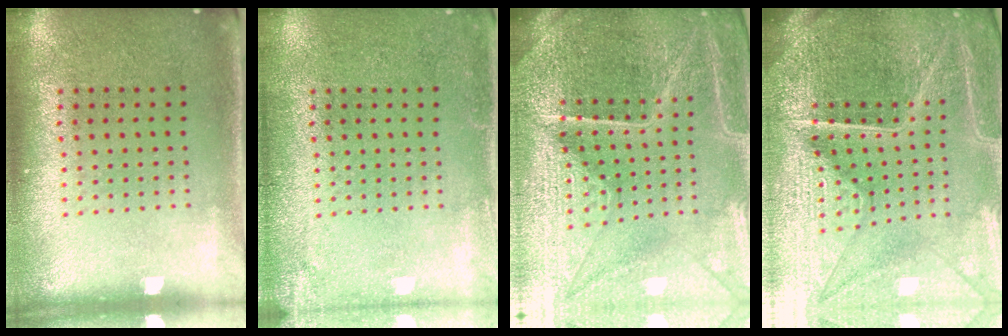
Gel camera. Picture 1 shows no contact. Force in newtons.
{"total": 1.8, "press": 1.8, "slide": 0.2}
{"total": 5.6, "press": 5.1, "slide": 2.2}
{"total": 6.2, "press": 5.5, "slide": 2.9}